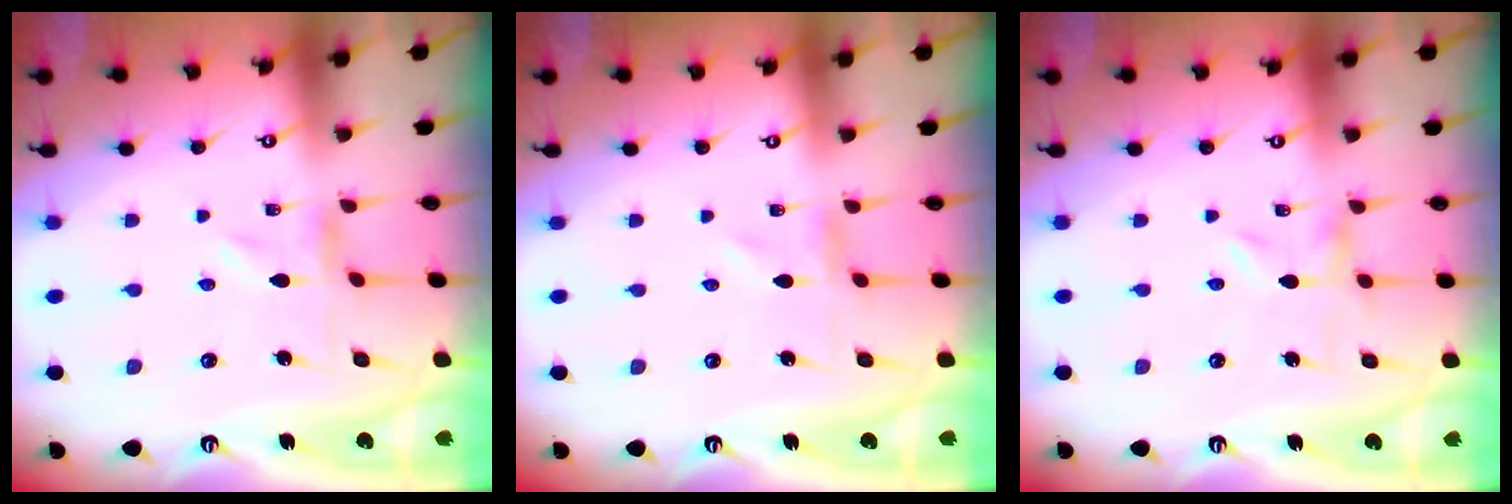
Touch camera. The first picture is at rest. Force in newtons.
{"total": 0.0}
{"total": 0.0}